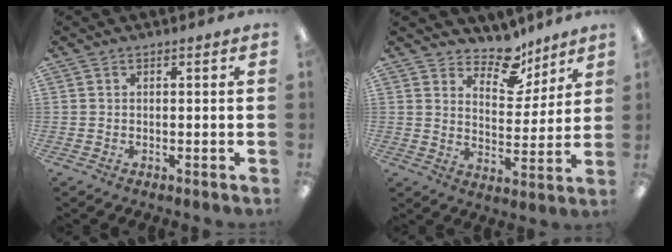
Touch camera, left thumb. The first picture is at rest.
{"total": 10.4, "force": [8.4, 5.0, 3.8], "torque": [-0.049, -0.059, 0.150]}